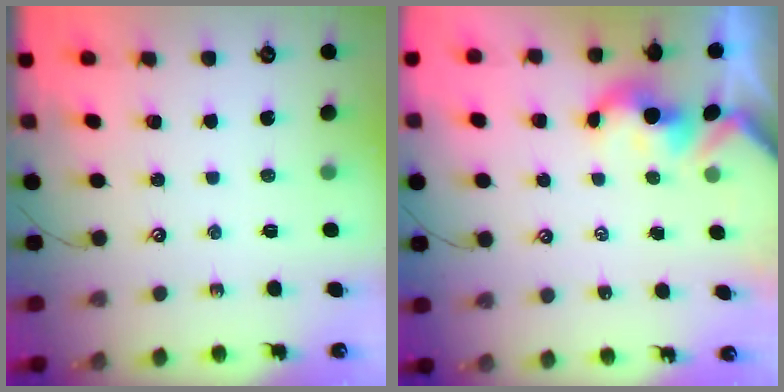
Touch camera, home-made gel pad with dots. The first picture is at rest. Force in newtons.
{"total": 1.7, "press": 1.7, "slide": 0.2}